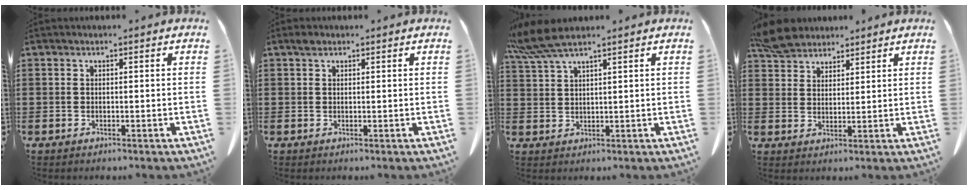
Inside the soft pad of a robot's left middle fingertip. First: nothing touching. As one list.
[{"total": 1.0, "force": [0.7, 0.6, 0.5], "torque": [-0.013, 0.004, 0.012]}, {"total": 6.1, "force": [5.0, 0.5, 3.6], "torque": [-0.089, -0.008, 0.090]}, {"total": 5.9, "force": [5.3, 2.1, 1.5], "torque": [-0.049, -0.001, 0.103]}]